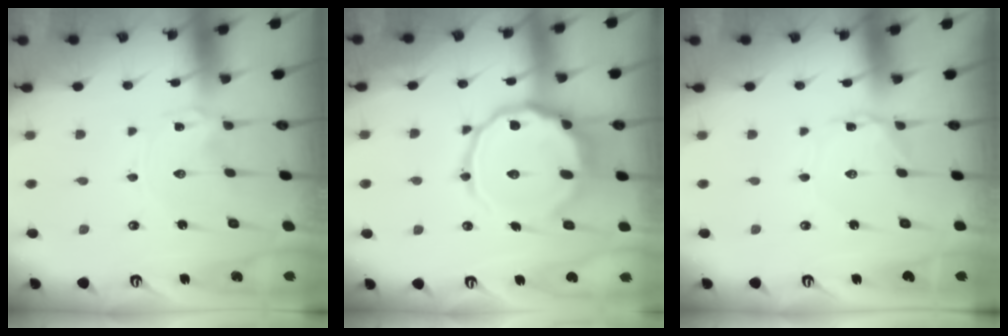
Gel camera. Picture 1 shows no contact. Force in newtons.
{"total": 17.3, "press": 17.2, "slide": 1.6}
{"total": 1.8, "press": 1.7, "slide": 0.2}